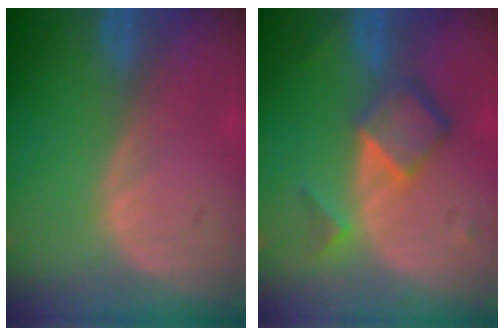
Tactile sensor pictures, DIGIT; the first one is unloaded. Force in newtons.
{"total": 6.9, "press": 5.9, "slide": 3.6}